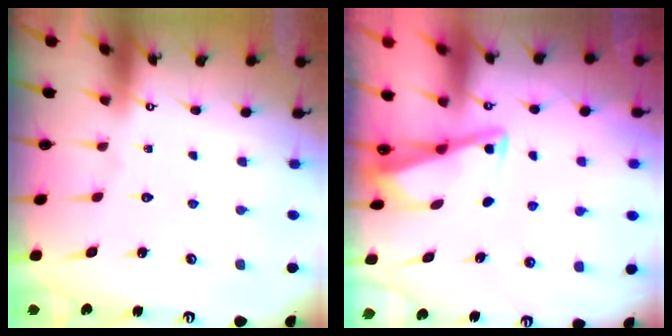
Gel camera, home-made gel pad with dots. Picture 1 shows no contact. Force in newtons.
{"total": 3.1, "press": 3.1, "slide": 0.3}